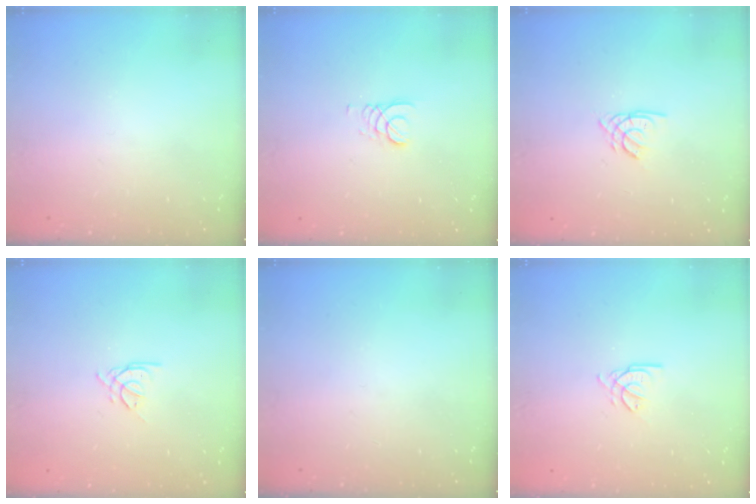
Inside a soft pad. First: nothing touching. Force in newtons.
{"total": 2.2, "press": 2.2, "slide": 0.3}
{"total": 1.8, "press": 1.8, "slide": 0.3}
{"total": 1.9, "press": 1.9, "slide": 0.4}
{"total": 0.0}
{"total": 3.1, "press": 3.1, "slide": 0.1}